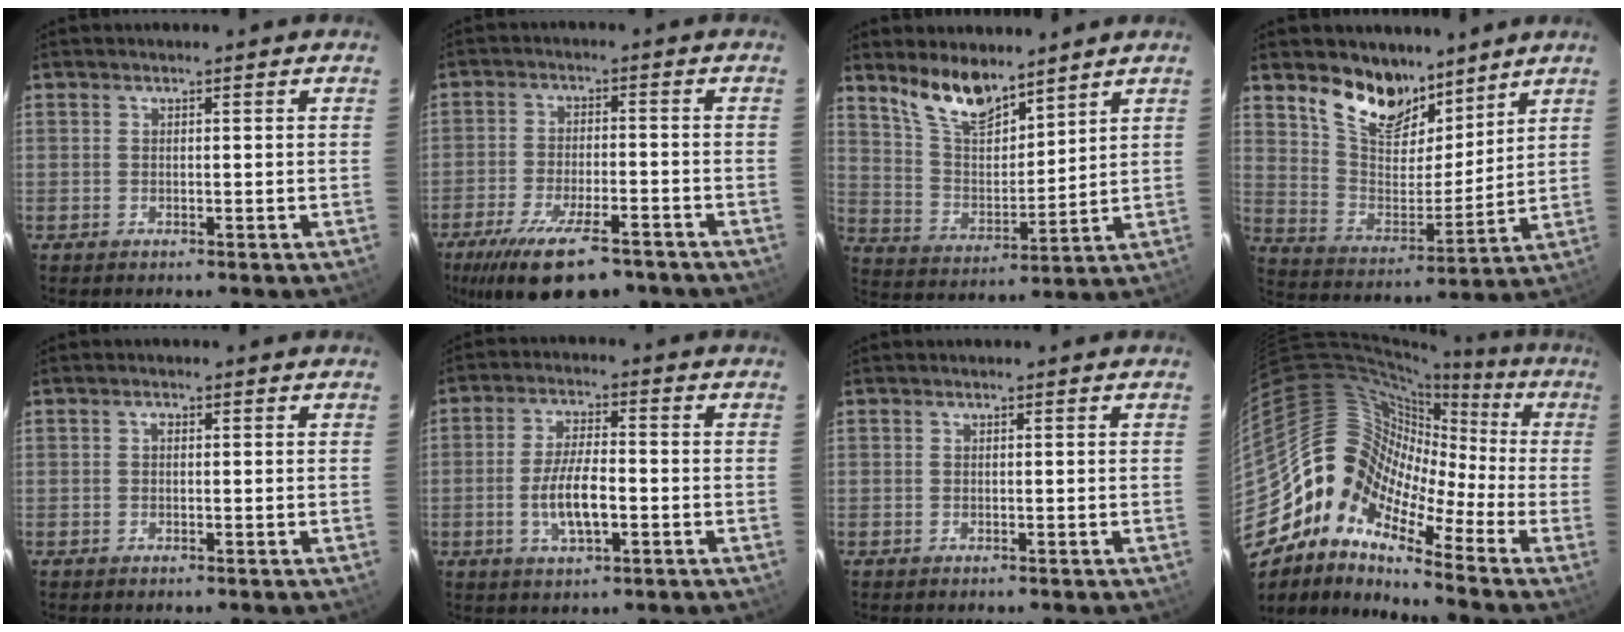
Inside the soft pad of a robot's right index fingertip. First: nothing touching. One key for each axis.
{"total": 15.5, "fx": -11.0, "fy": 5.0, "fz": 9.8, "tx": -0.200, "ty": -0.035, "tz": -0.177}
{"total": 11.0, "fx": 8.7, "fy": 3.7, "fz": 5.6, "tx": -0.108, "ty": 0.006, "tz": 0.173}
{"total": 13.9, "fx": 10.3, "fy": 6.9, "fz": 6.4, "tx": -0.127, "ty": 0.001, "tz": 0.191}
{"total": 0.6, "fx": 0.0, "fy": 0.5, "fz": 0.4, "tx": -0.006, "ty": 0.005, "tz": -0.001}
{"total": 8.1, "fx": -2.2, "fy": 2.6, "fz": 7.4, "tx": -0.146, "ty": -0.002, "tz": -0.040}
{"total": 0.0}
{"total": 13.1, "fx": -6.1, "fy": 8.8, "fz": 7.4, "tx": -0.115, "ty": 0.015, "tz": -0.152}